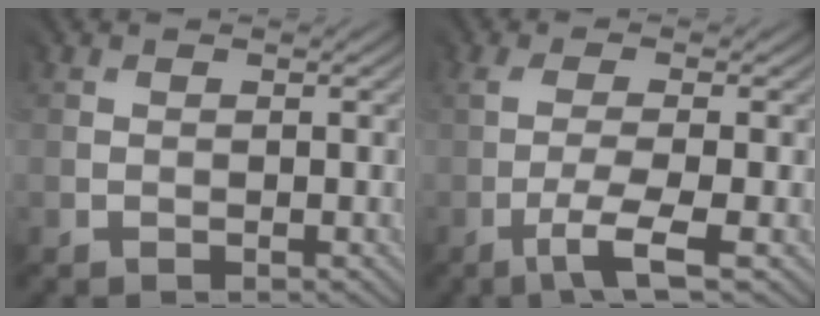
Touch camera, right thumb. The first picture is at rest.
{"total": 4.7, "force": [-2.0, 0.6, 4.2], "torque": [-0.094, 0.005, -0.044]}